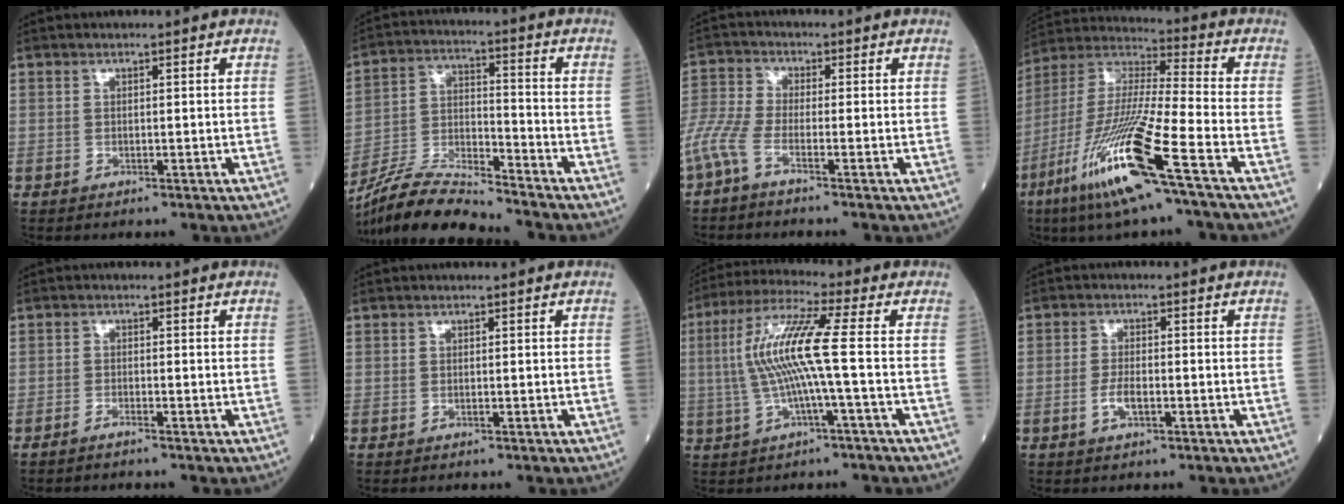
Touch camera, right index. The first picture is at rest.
{"total": 11.0, "force": [-10.6, -0.2, 3.2], "torque": [-0.062, -0.003, -0.199]}
{"total": 5.6, "force": [-3.5, 0.8, 4.3], "torque": [-0.118, 0.003, -0.082]}
{"total": 18.1, "force": [-9.1, -0.1, 15.6], "torque": [-0.339, -0.043, -0.182]}
{"total": 1.1, "force": [-1.0, -0.1, 0.5], "torque": [-0.012, 0.000, -0.020]}
{"total": 0.0}
{"total": 10.4, "force": [-0.3, -0.5, 10.4], "torque": [-0.211, 0.016, -0.010]}
{"total": 2.9, "force": [-1.0, 1.0, 2.5], "torque": [-0.053, 0.001, -0.020]}